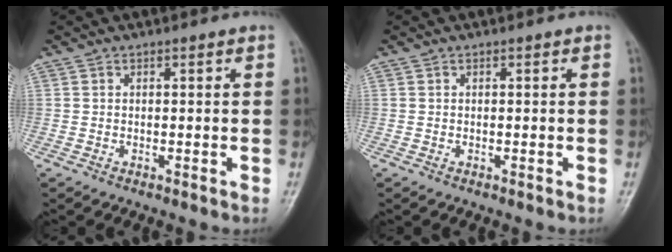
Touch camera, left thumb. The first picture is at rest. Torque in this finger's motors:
{"motor_torque": [0.00, 0.00, -0.01, 0.00, 0.00]}